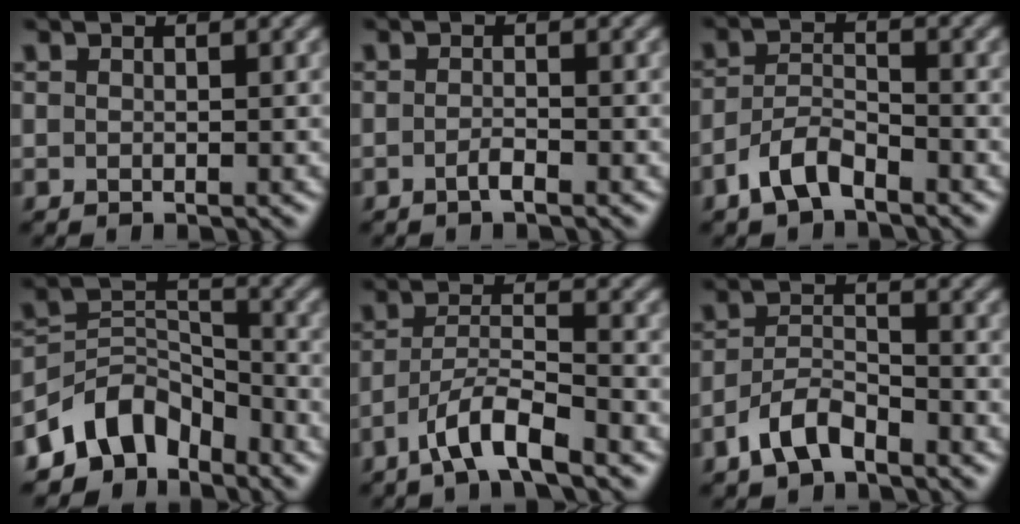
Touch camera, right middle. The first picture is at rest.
{"total": 1.1, "force": [-0.7, 0.2, 0.9], "torque": [-0.018, 0.002, -0.014]}
{"total": 3.6, "force": [-2.6, 1.4, 2.0], "torque": [-0.042, 0.009, -0.055]}
{"total": 6.4, "force": [-4.8, 3.6, 2.2], "torque": [-0.023, 0.004, -0.100]}
{"total": 4.7, "force": [-3.2, 0.8, 3.3], "torque": [-0.059, 0.008, -0.066]}
{"total": 3.8, "force": [-2.7, 1.6, 2.1], "torque": [-0.043, 0.008, -0.057]}